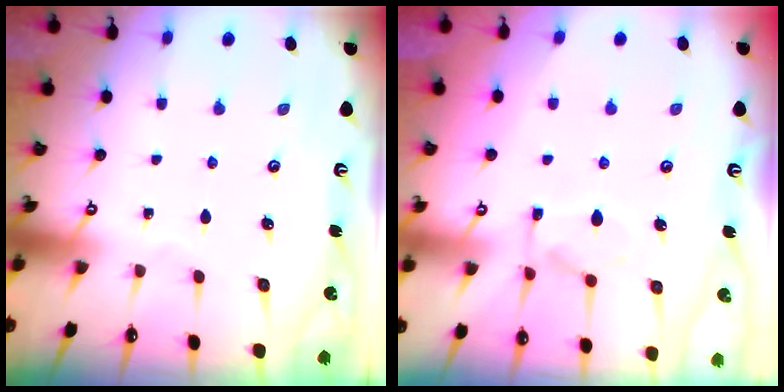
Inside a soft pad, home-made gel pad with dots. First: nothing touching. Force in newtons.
{"total": 8.3, "press": 8.2, "slide": 1.3}